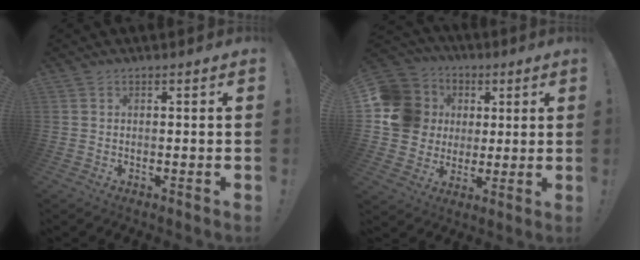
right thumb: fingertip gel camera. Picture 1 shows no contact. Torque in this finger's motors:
{"motor_torque": [0.79, 1.69, 0.64, 0.06, 0.01]}